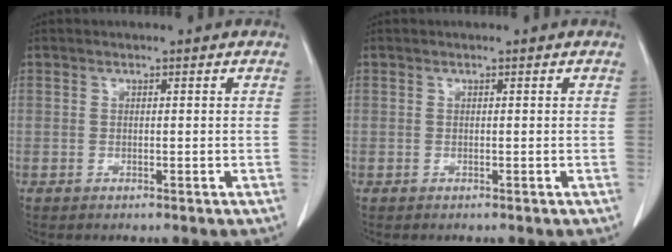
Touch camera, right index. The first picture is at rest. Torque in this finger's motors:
{"motor_torque": [0.00, 0.00, 0.00, 0.00]}